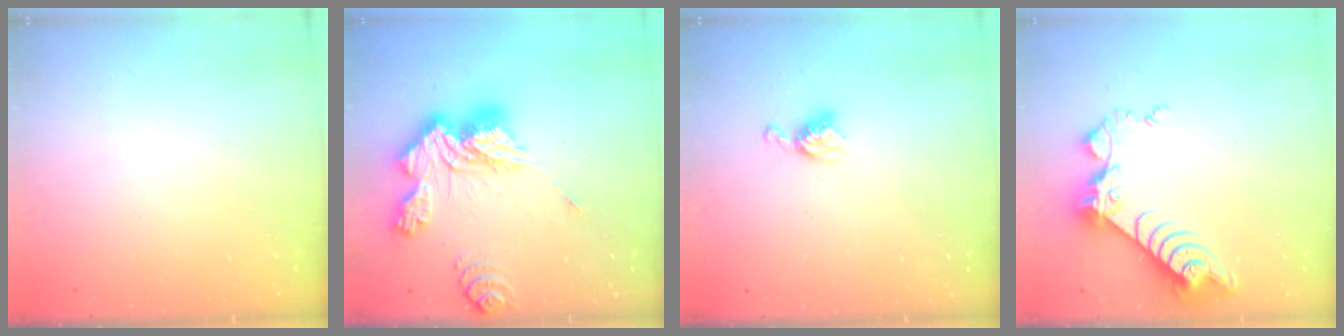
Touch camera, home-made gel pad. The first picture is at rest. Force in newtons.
{"total": 20.4, "press": 20.3, "slide": 1.9}
{"total": 5.5, "press": 5.5, "slide": 0.1}
{"total": 9.3, "press": 9.3, "slide": 0.7}